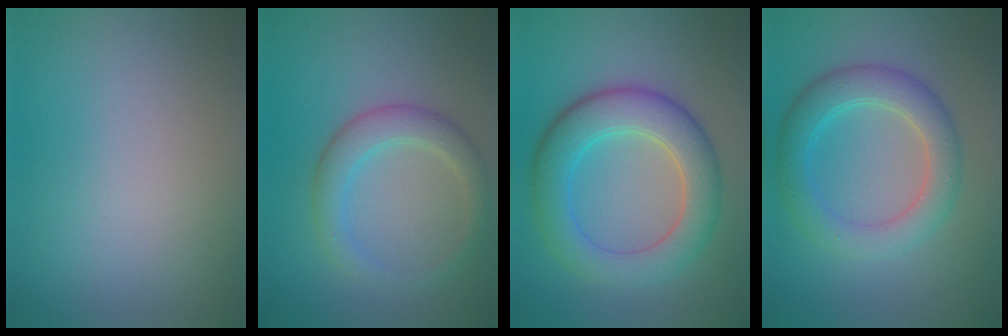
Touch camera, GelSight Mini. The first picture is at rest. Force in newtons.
{"total": 3.4, "press": 3.4, "slide": 0.1}
{"total": 6.6, "press": 6.6, "slide": 0.1}
{"total": 4.6, "press": 4.6, "slide": 0.1}